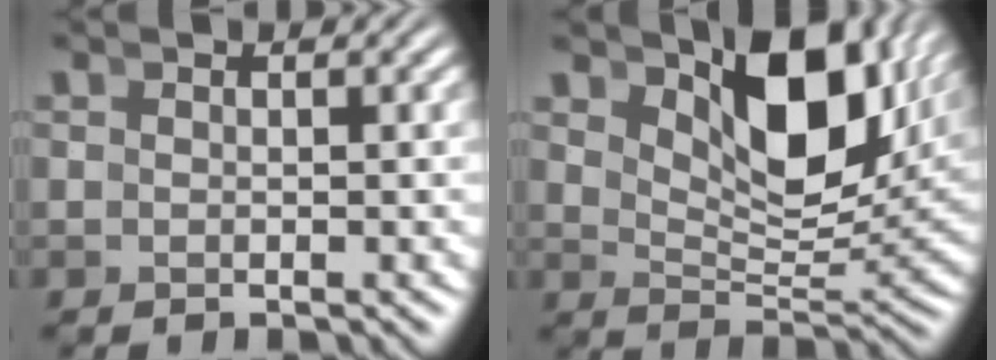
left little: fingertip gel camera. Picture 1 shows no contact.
{"total": 8.2, "force": [4.5, 2.7, 6.3], "torque": [-0.090, 0.002, 0.069]}